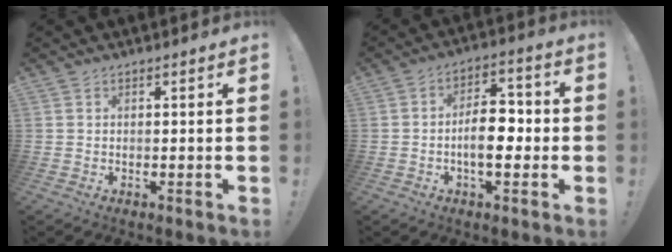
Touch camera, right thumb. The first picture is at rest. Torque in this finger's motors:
{"motor_torque": [-0.25, 0.28, 0.48, -0.63, 0.23]}